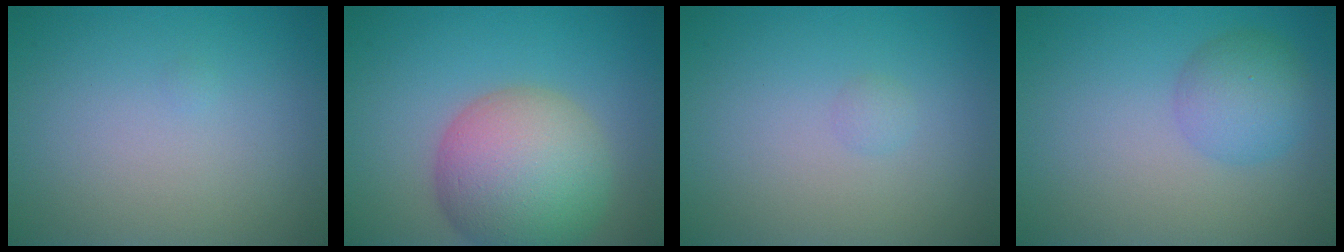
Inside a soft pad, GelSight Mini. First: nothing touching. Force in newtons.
{"total": 9.4, "press": 9.4, "slide": 0.7}
{"total": 0.6, "press": 0.6, "slide": 0.1}
{"total": 3.4, "press": 3.4, "slide": 0.0}